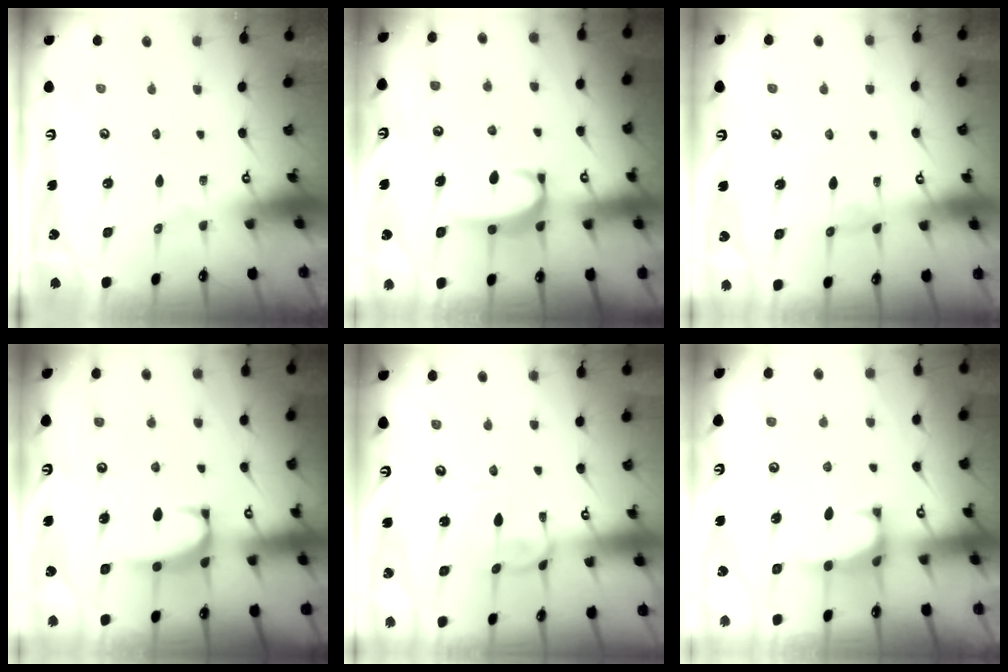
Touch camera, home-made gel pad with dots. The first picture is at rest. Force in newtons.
{"total": 2.9, "press": 2.9, "slide": 0.6}
{"total": 0.6, "press": 0.4, "slide": 0.5}
{"total": 4.0, "press": 3.9, "slide": 0.9}
{"total": 1.3, "press": 1.1, "slide": 0.7}
{"total": 1.4, "press": 1.3, "slide": 0.5}